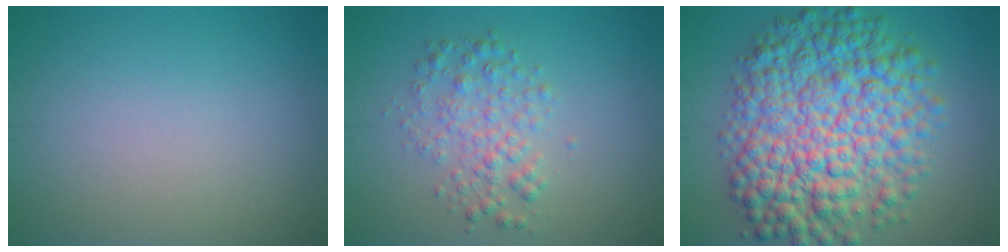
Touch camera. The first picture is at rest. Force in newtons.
{"total": 3.0, "press": 3.0, "slide": 0.1}
{"total": 11.9, "press": 11.9, "slide": 0.1}